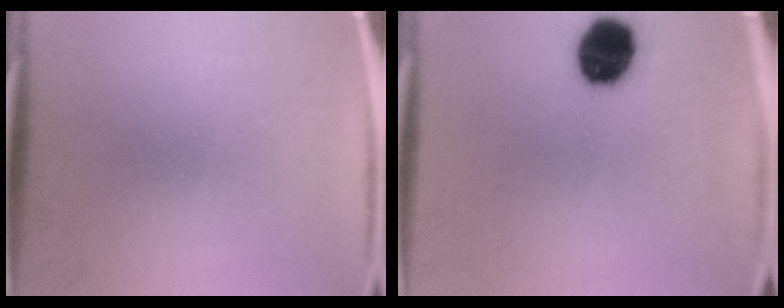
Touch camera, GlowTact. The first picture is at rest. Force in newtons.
{"total": 13.3}